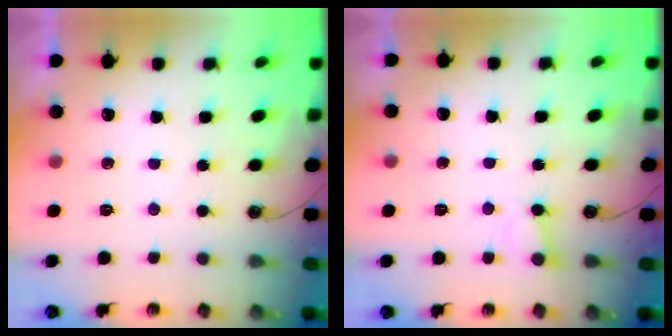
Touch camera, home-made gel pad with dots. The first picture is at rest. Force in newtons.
{"total": 4.9, "press": 4.8, "slide": 0.6}